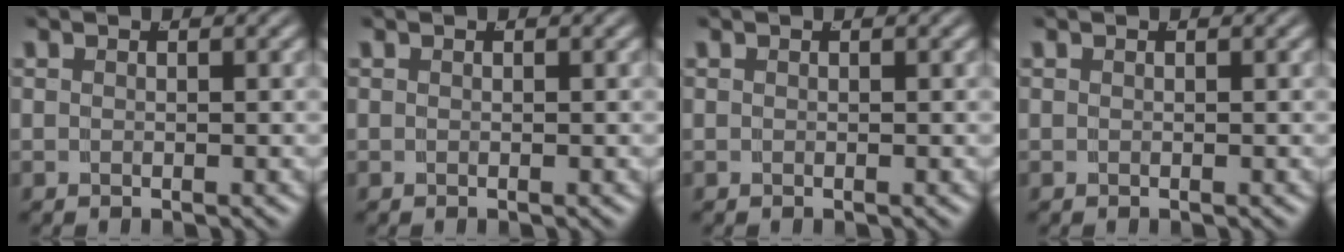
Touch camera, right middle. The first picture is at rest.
{"total": 0.0}
{"total": 0.0}
{"total": 0.0}